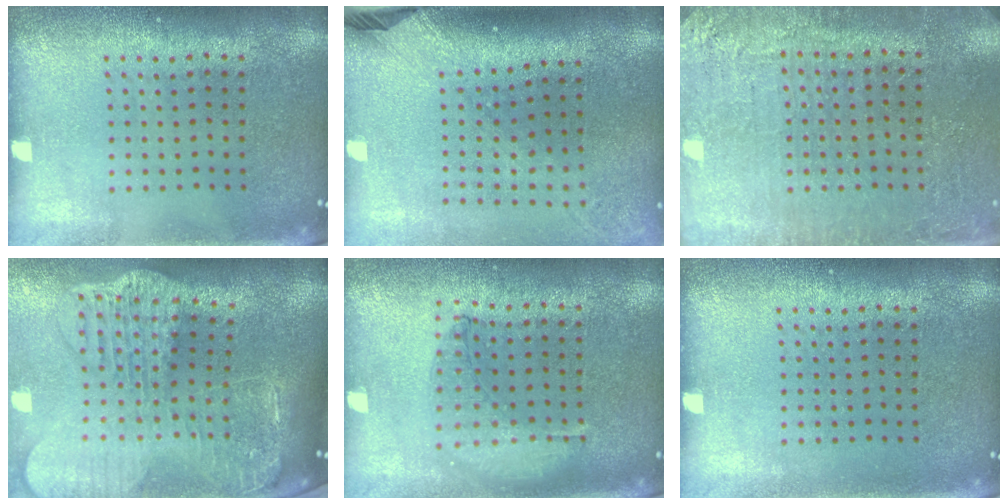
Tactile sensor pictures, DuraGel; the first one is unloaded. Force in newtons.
{"total": 2.3, "press": 1.7, "slide": 1.5}
{"total": 2.8, "press": 2.8, "slide": 0.4}
{"total": 4.2, "press": 3.1, "slide": 2.7}
{"total": 0.7, "press": 0.7, "slide": 0.2}
{"total": 0.0}